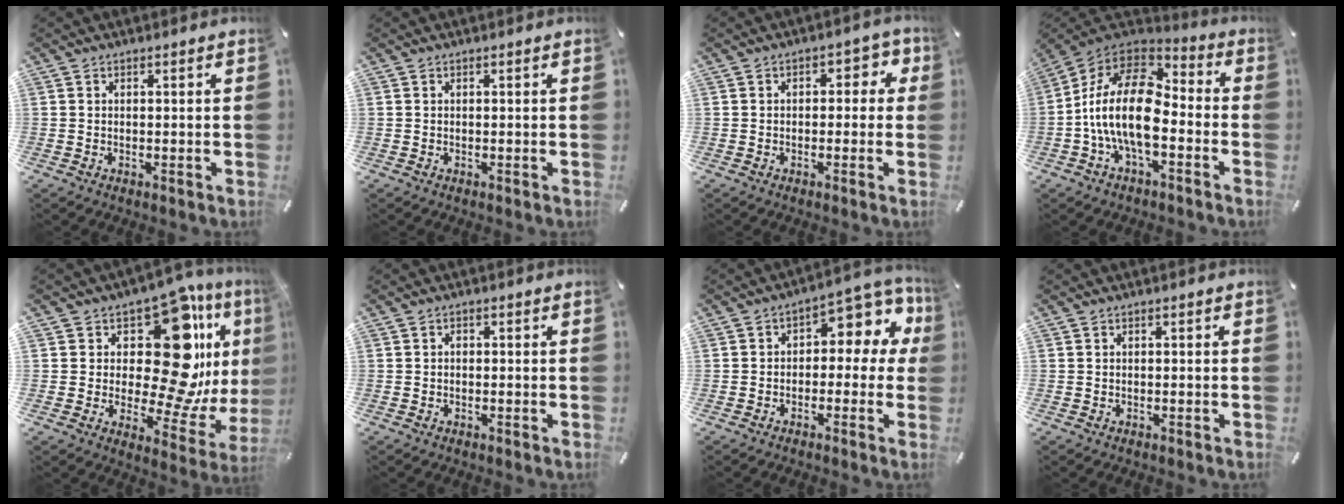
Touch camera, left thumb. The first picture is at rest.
{"total": 0.0}
{"total": 4.5, "force": [0.3, 3.0, 3.2], "torque": [-0.034, 0.004, -0.006]}
{"total": 19.5, "force": [-4.1, 10.5, 15.9], "torque": [-0.318, 0.029, -0.069]}
{"total": 23.0, "force": [8.5, 11.4, 18.0], "torque": [-0.256, -0.082, 0.140]}
{"total": 0.5, "force": [-0.1, 0.4, 0.2], "torque": [-0.003, 0.003, -0.004]}
{"total": 8.6, "force": [2.4, 4.9, 6.6], "torque": [-0.087, -0.021, 0.040]}
{"total": 0.0}